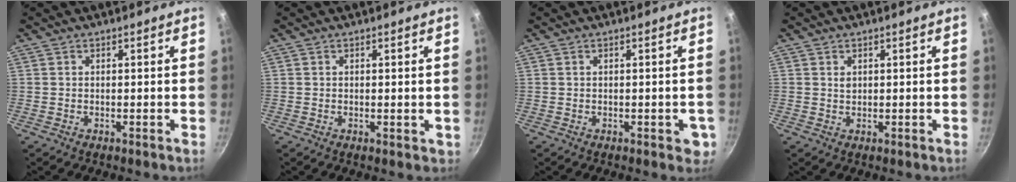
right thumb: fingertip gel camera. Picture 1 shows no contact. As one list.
[{"total": 0.9, "force": [0.1, 0.4, 0.8], "torque": [-0.006, -0.002, 0.000]}, {"total": 3.3, "force": [-0.8, 1.6, 2.8], "torque": [-0.012, 0.003, -0.007]}, {"total": 1.0, "force": [0.5, 0.7, 0.5], "torque": [-0.007, -0.001, 0.009]}]